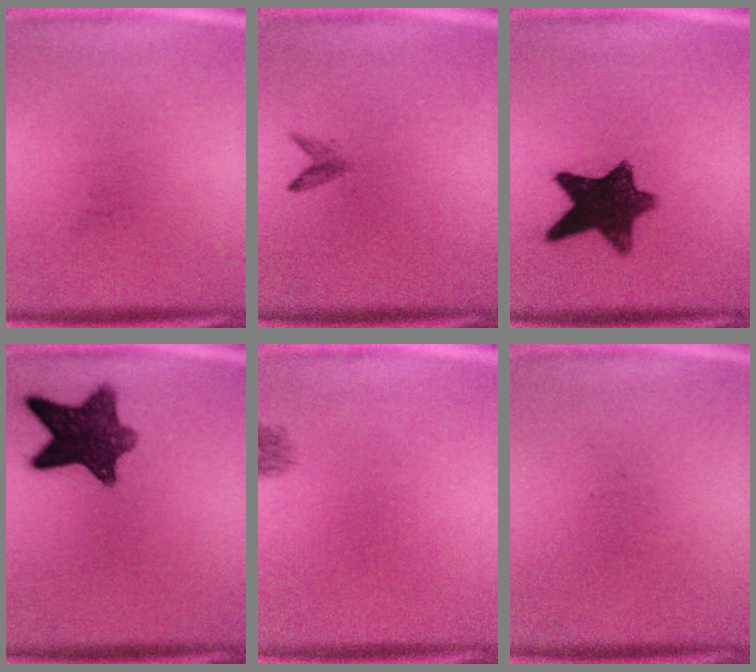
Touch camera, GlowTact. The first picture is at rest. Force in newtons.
{"total": 1.3}
{"total": 10.9}
{"total": 11.3}
{"total": 1.0}
{"total": 0.0}